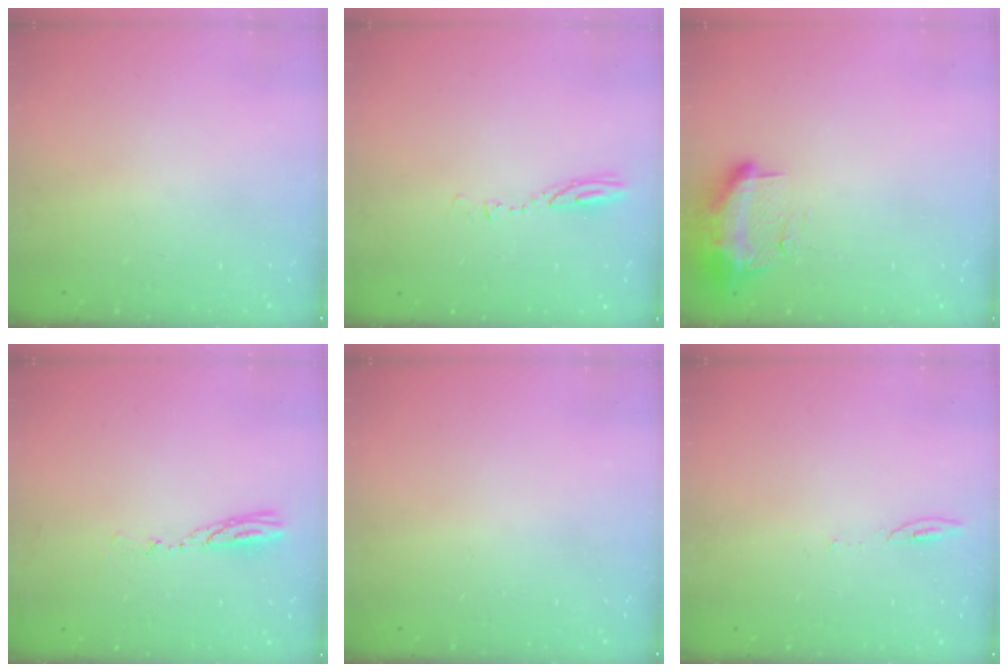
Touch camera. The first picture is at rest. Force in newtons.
{"total": 4.0, "press": 4.0, "slide": 0.3}
{"total": 11.3, "press": 10.3, "slide": 4.7}
{"total": 5.0, "press": 5.0, "slide": 0.6}
{"total": 13.4, "press": 3.0, "slide": 13.1}
{"total": 4.8, "press": 4.8, "slide": 0.6}